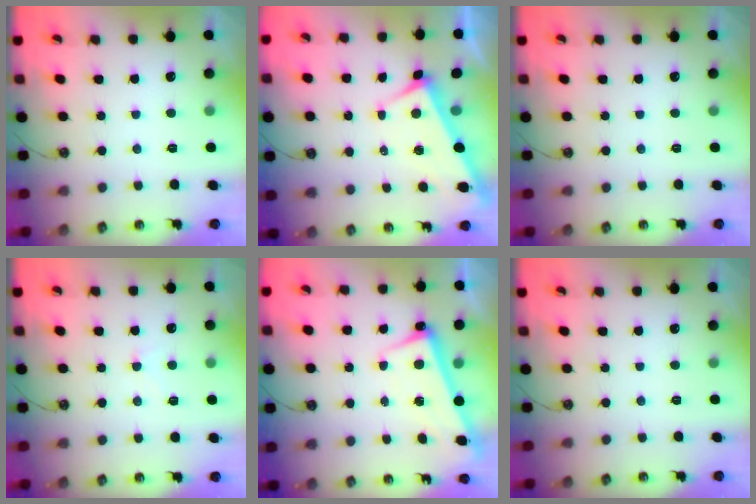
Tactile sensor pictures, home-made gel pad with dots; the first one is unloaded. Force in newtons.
{"total": 3.8, "press": 3.8, "slide": 0.2}
{"total": 0.0}
{"total": 1.1, "press": 1.0, "slide": 0.5}
{"total": 2.6, "press": 2.4, "slide": 0.9}
{"total": 0.0}